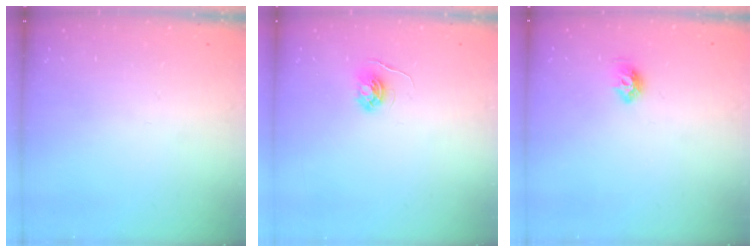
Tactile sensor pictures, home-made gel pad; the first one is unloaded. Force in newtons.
{"total": 4.0, "press": 4.0, "slide": 0.4}
{"total": 6.6, "press": 6.6, "slide": 0.9}